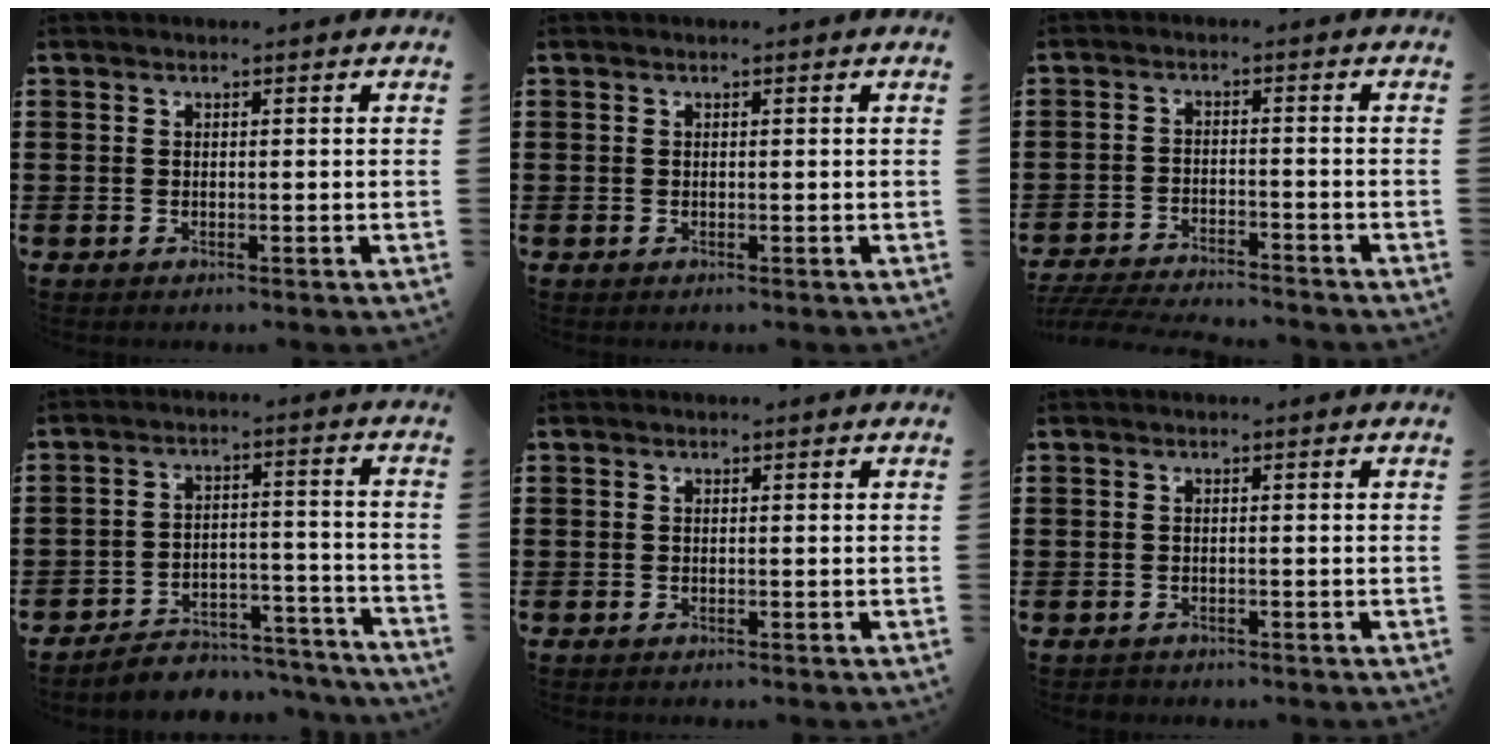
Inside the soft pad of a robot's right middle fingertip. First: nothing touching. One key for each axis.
{"total": 0.0}
{"total": 4.5, "fx": -4.4, "fy": 0.2, "fz": 0.8, "tx": -0.028, "ty": -0.004, "tz": -0.095}
{"total": 5.1, "fx": -5.0, "fy": 1.0, "fz": 0.5, "tx": -0.010, "ty": 0.013, "tz": -0.102}
{"total": 0.0}
{"total": 0.7, "fx": -0.6, "fy": 0.3, "fz": 0.0, "tx": -0.002, "ty": 0.001, "tz": -0.014}